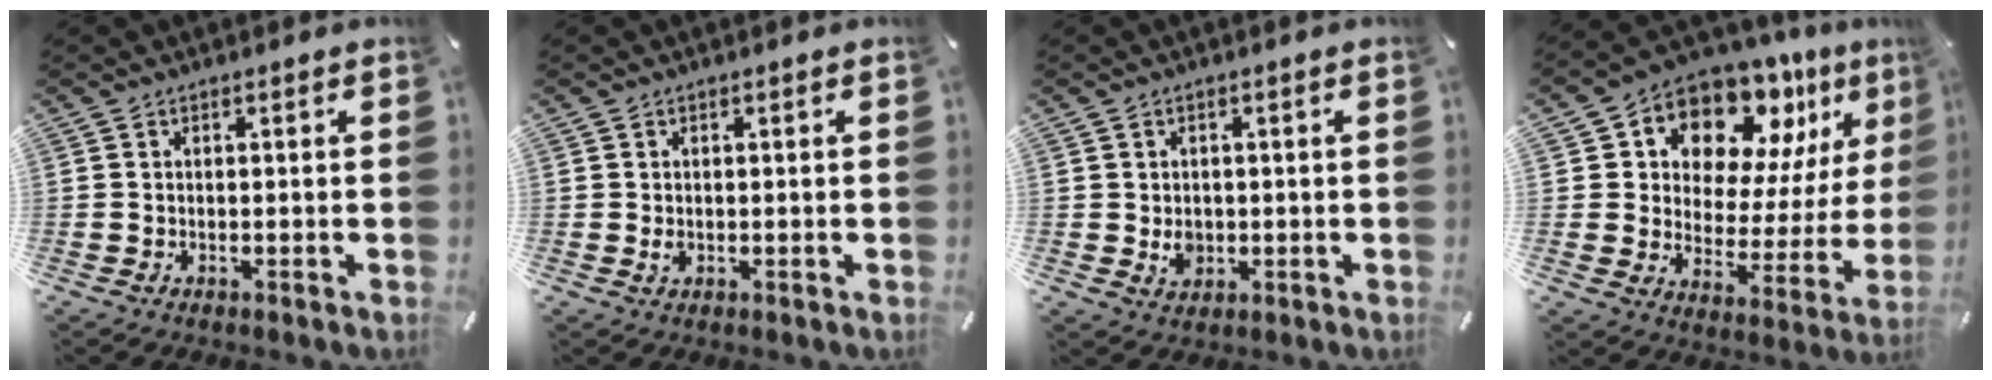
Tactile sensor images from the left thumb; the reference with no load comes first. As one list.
[{"total": 0.9, "force": [0.1, 0.7, 0.6], "torque": [-0.013, 0.003, 0.002]}, {"total": 3.2, "force": [0.0, 2.8, 1.5], "torque": [-0.012, -0.002, 0.000]}, {"total": 13.6, "force": [10.5, 7.4, 4.4], "torque": [-0.077, -0.098, 0.188]}]